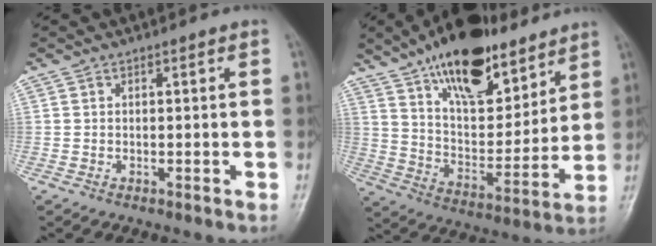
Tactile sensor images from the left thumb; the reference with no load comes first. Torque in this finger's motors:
{"motor_torque": [0.60, 0.59, 1.70, -1.07, 0.28]}